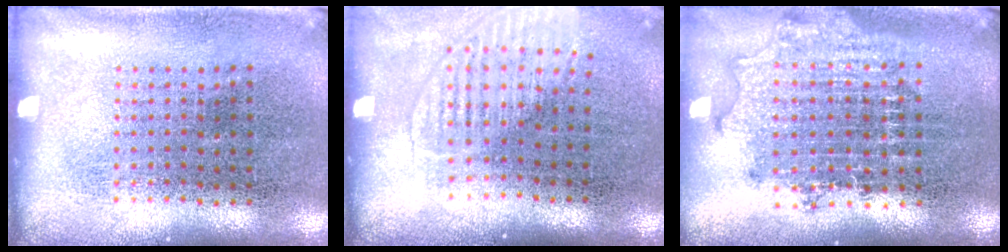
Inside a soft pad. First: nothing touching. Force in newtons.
{"total": 1.3, "press": 1.1, "slide": 0.7}
{"total": 1.8, "press": 1.5, "slide": 1.0}